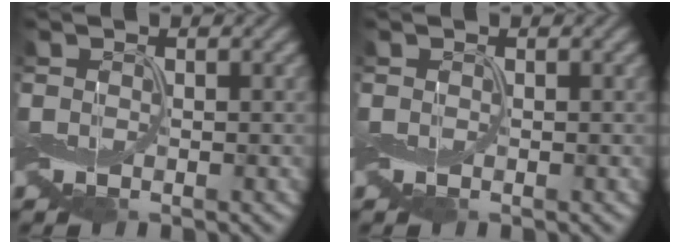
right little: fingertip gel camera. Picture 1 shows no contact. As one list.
[{"total": 0.0}]